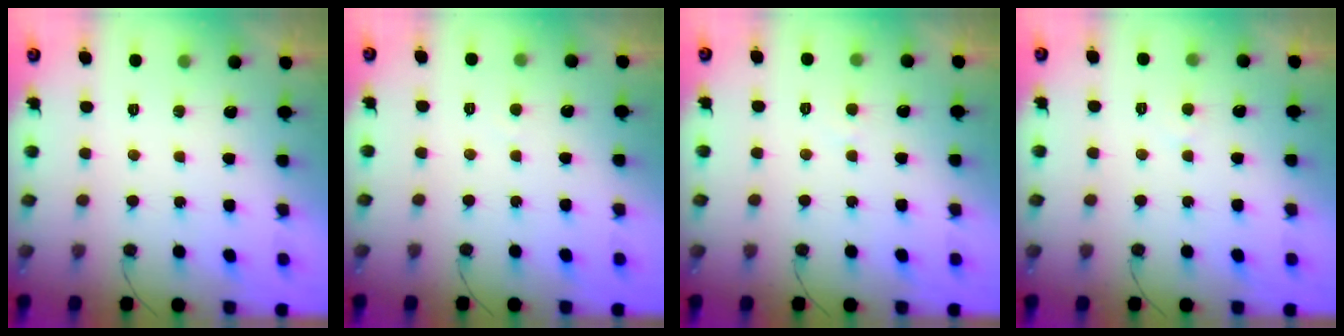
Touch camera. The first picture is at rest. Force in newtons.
{"total": 2.0, "press": 2.0, "slide": 0.1}
{"total": 2.1, "press": 2.1, "slide": 0.1}
{"total": 2.5, "press": 2.4, "slide": 0.3}